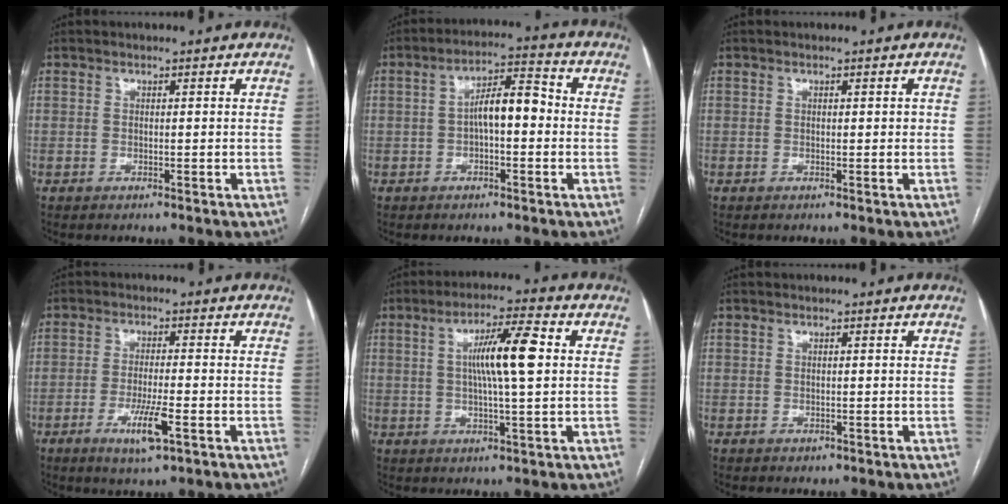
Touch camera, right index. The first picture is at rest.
{"total": 7.0, "force": [-0.4, 2.2, 6.6], "torque": [-0.113, 0.030, -0.009]}
{"total": 0.8, "force": [0.1, 0.5, 0.7], "torque": [-0.007, 0.004, 0.002]}
{"total": 6.2, "force": [-2.7, 0.6, 5.6], "torque": [-0.106, -0.011, -0.046]}
{"total": 9.5, "force": [1.4, 0.7, 9.4], "torque": [-0.165, 0.009, 0.023]}
{"total": 0.8, "force": [-0.2, 0.7, 0.1], "torque": [-0.003, 0.003, 0.000]}